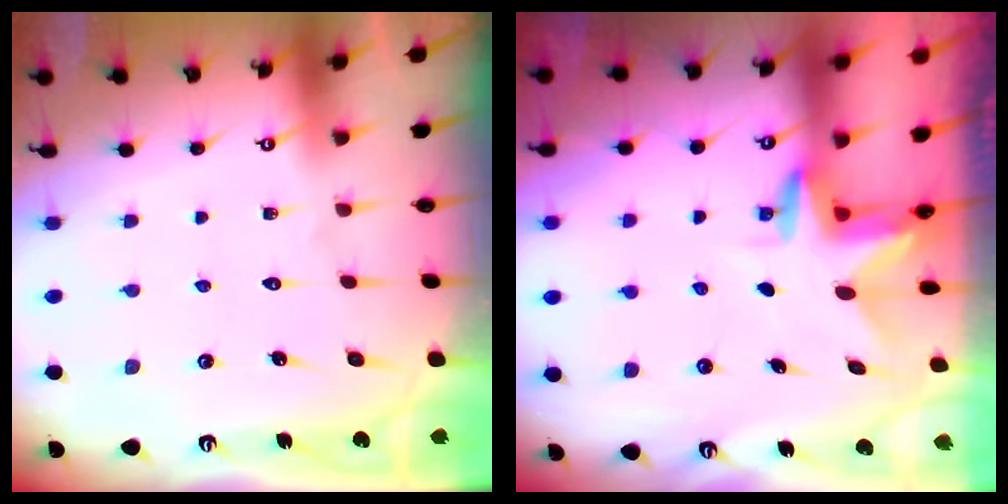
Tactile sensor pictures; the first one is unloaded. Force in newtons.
{"total": 3.2, "press": 3.2, "slide": 0.2}